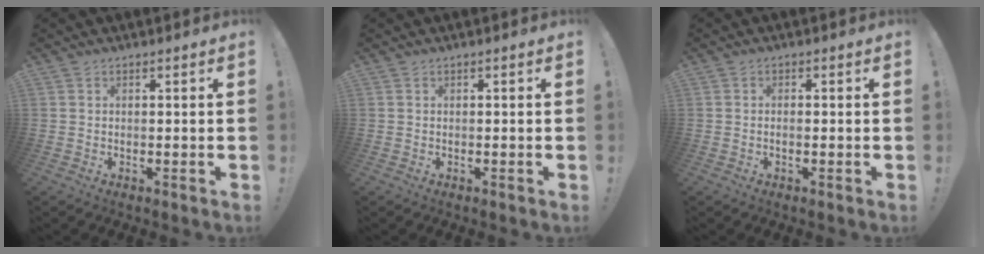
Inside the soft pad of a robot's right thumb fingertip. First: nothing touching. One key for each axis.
{"total": 0.0}
{"total": 1.2, "fx": -0.7, "fy": 0.2, "fz": 0.9, "tx": -0.020, "ty": 0.003, "tz": -0.011}